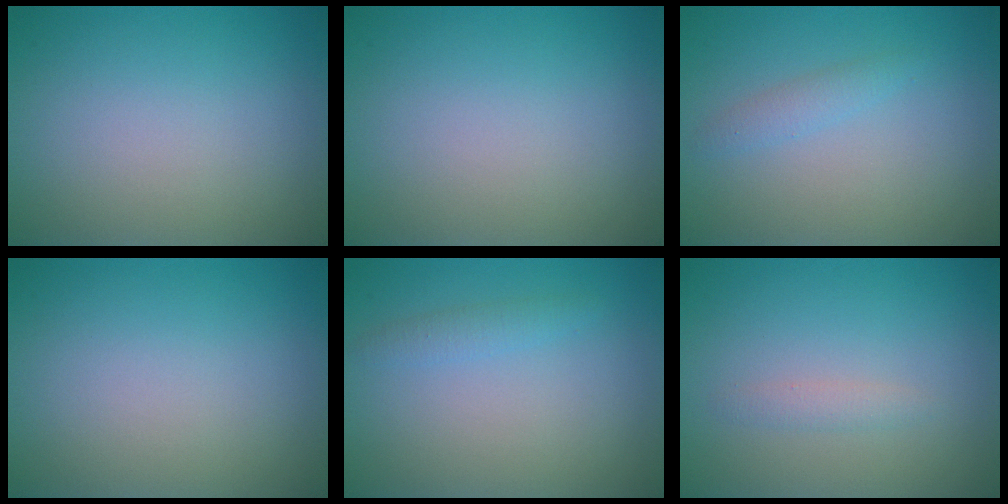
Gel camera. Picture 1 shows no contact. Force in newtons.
{"total": 0.0}
{"total": 1.3, "press": 1.3, "slide": 0.1}
{"total": 0.0}
{"total": 1.2, "press": 1.2, "slide": 0.1}
{"total": 1.0, "press": 1.0, "slide": 0.0}